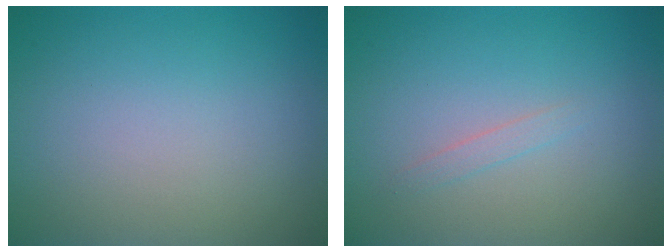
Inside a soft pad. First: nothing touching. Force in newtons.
{"total": 0.8, "press": 0.8, "slide": 0.1}